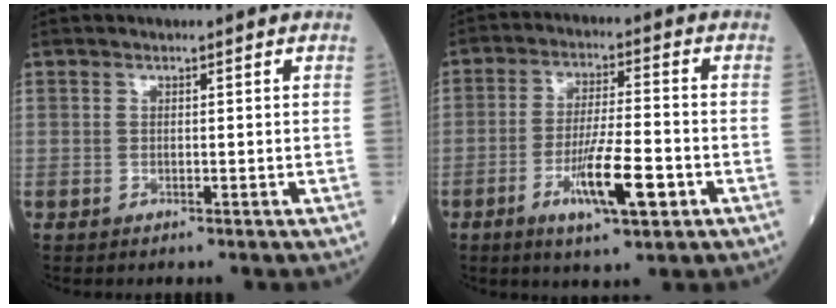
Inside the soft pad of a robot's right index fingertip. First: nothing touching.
{"total": 9.7, "force": [-3.8, 1.2, 8.8], "torque": [-0.159, -0.010, -0.063]}